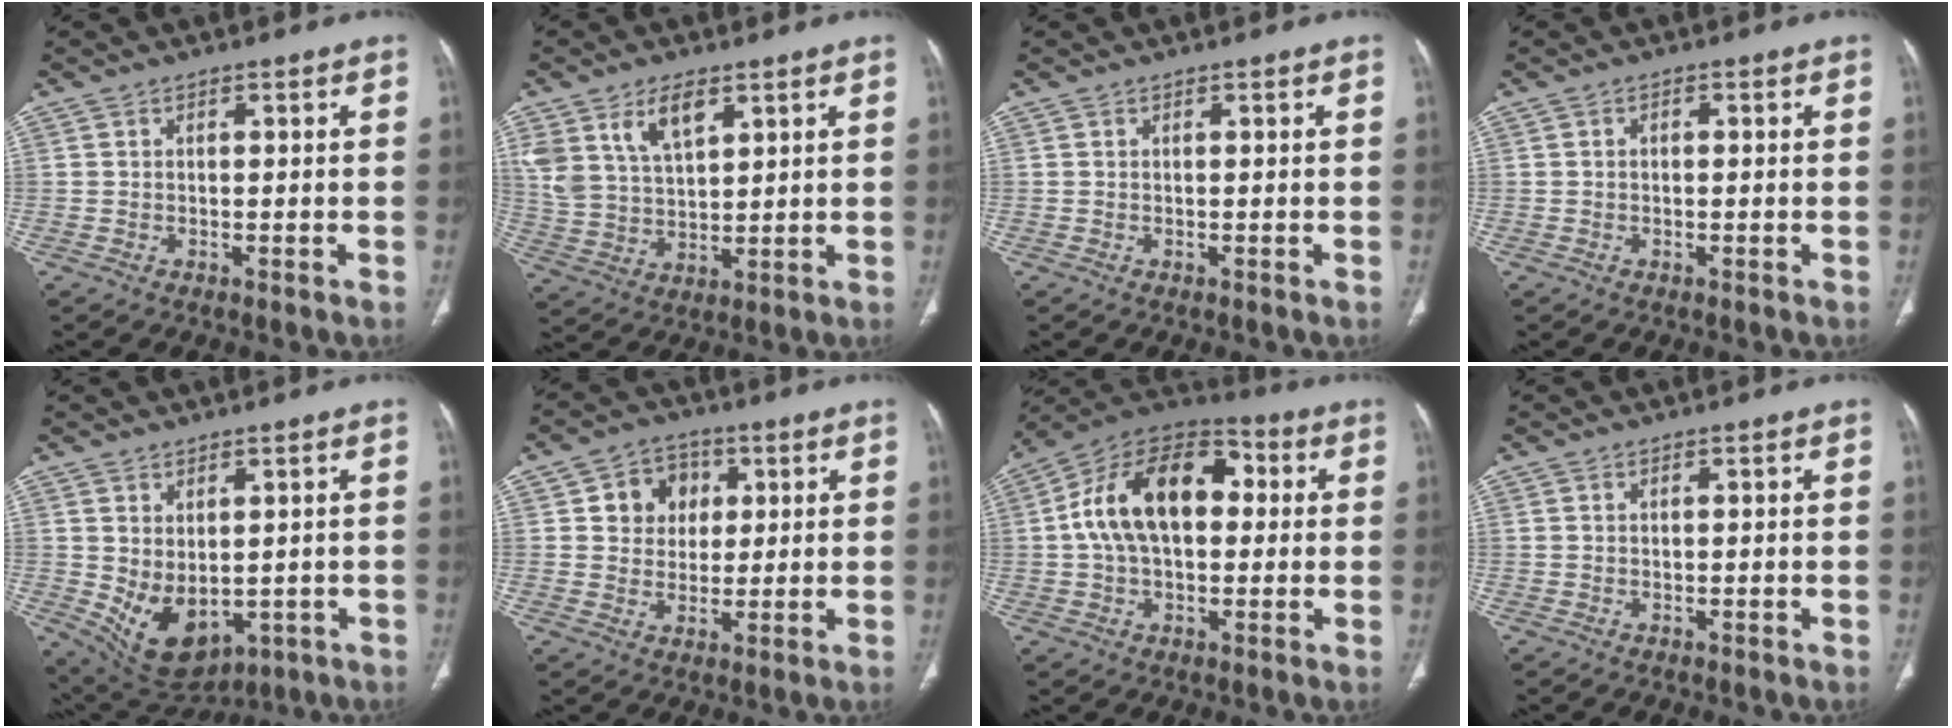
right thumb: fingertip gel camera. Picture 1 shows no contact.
{"total": 10.1, "force": [5.4, 5.3, 6.6], "torque": [-0.119, -0.019, 0.115]}
{"total": 0.0}
{"total": 0.8, "force": [0.0, 0.6, 0.6], "torque": [-0.008, 0.002, -0.002]}
{"total": 10.0, "force": [-0.9, 6.3, 7.7], "torque": [-0.115, -0.007, 0.019]}
{"total": 8.1, "force": [2.3, 7.0, 3.4], "torque": [-0.012, -0.002, 0.036]}
{"total": 19.1, "force": [2.6, 11.7, 14.9], "torque": [-0.237, 0.038, 0.036]}
{"total": 0.0}